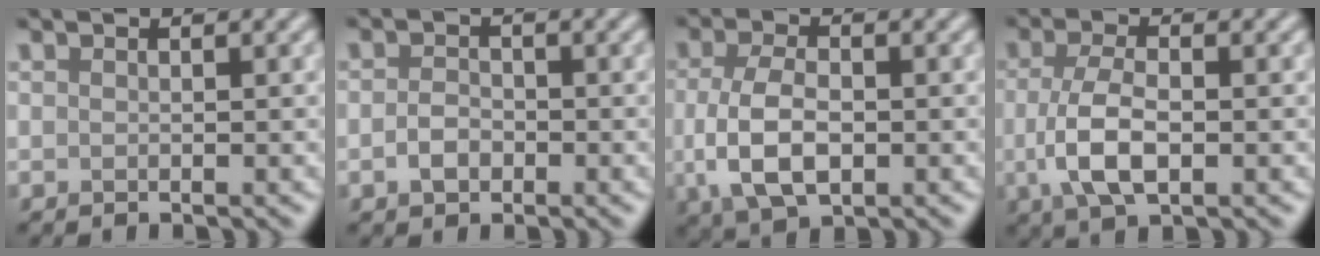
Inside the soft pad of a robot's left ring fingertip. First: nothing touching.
{"total": 1.9, "force": [-0.7, 1.4, 1.2], "torque": [-0.023, 0.002, -0.018]}
{"total": 5.7, "force": [-0.8, 3.2, 4.7], "torque": [-0.102, -0.008, -0.014]}
{"total": 4.9, "force": [-0.8, 2.2, 4.4], "torque": [-0.100, -0.004, -0.018]}